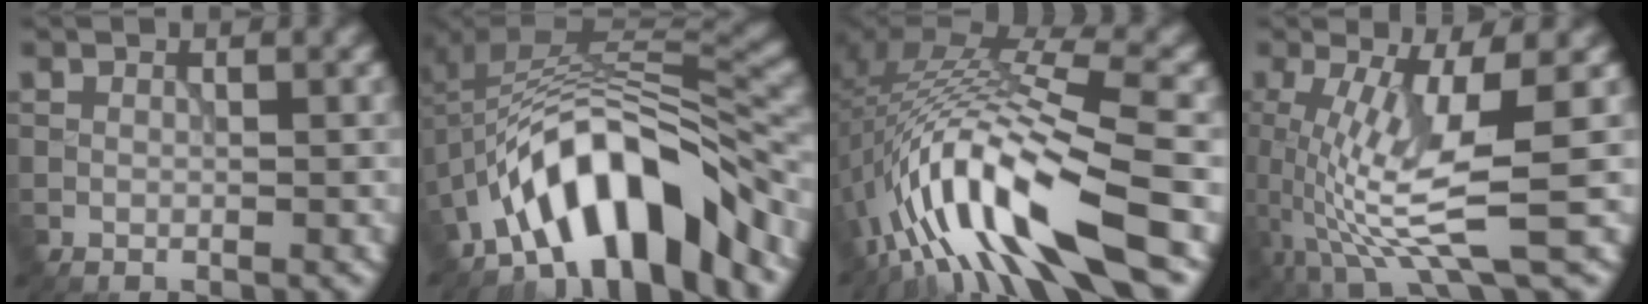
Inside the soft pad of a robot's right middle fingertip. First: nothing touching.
{"total": 11.8, "force": [-6.7, 4.4, 8.7], "torque": [-0.126, 0.013, -0.119]}
{"total": 13.7, "force": [-4.9, 3.7, 12.2], "torque": [-0.229, 0.016, -0.078]}
{"total": 8.2, "force": [-1.4, 1.9, 7.9], "torque": [-0.163, -0.010, -0.024]}